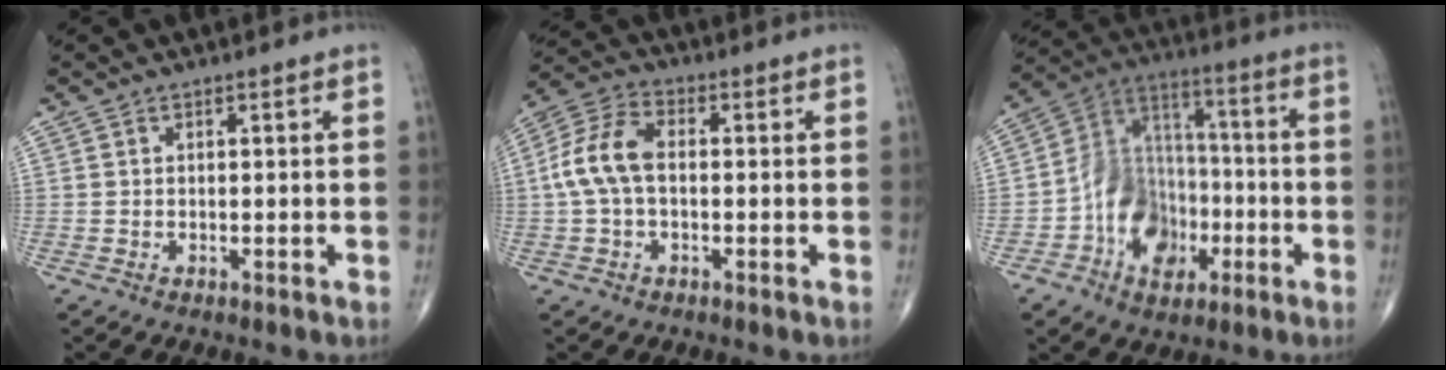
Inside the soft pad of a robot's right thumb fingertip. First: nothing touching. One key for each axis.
{"total": 9.4, "fx": -0.1, "fy": 5.6, "fz": 7.5, "tx": -0.160, "ty": 0.029, "tz": -0.010}
{"total": 14.8, "fx": -4.6, "fy": 11.4, "fz": 8.2, "tx": -0.093, "ty": 0.047, "tz": -0.081}